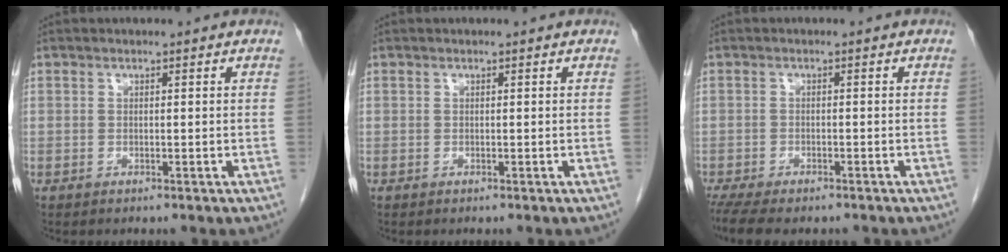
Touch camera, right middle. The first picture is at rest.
{"total": 0.0}
{"total": 9.0, "force": [-7.2, 2.8, 4.6], "torque": [-0.079, -0.007, -0.109]}